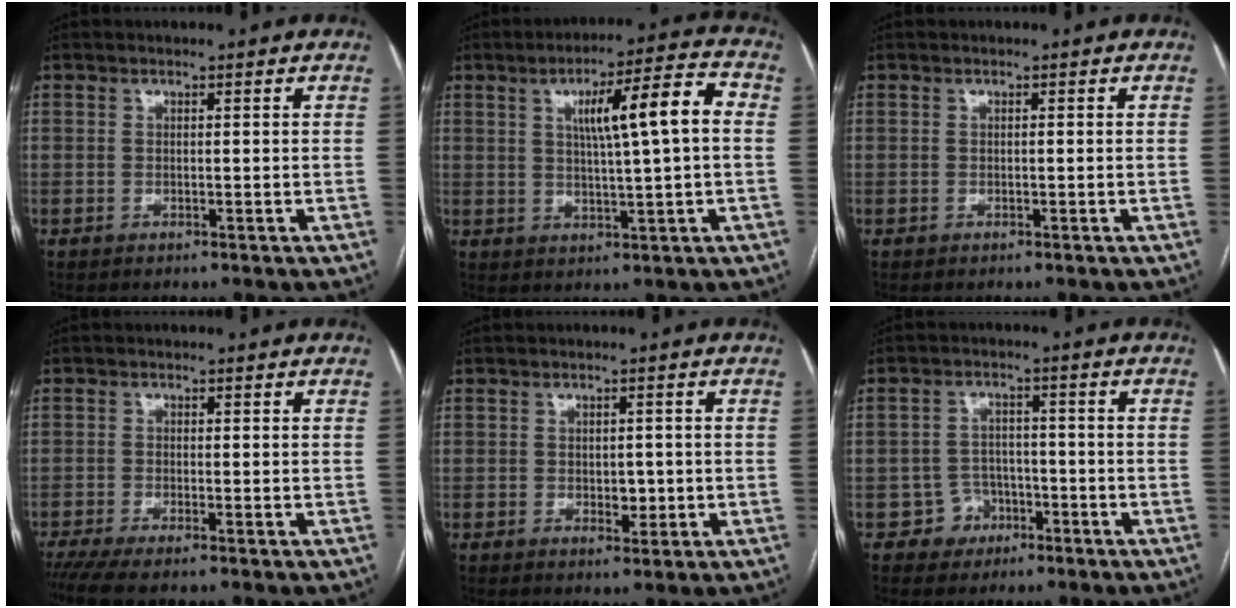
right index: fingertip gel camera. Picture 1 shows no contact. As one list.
[{"total": 10.9, "force": [2.0, 0.9, 10.7], "torque": [-0.162, 0.022, 0.030]}, {"total": 0.0}, {"total": 5.1, "force": [-4.1, 0.1, 3.1], "torque": [-0.052, -0.011, -0.073]}, {"total": 2.7, "force": [-0.4, 1.7, 2.1], "torque": [-0.024, 0.000, 0.001]}, {"total": 4.5, "force": [-2.6, 3.7, -0.1], "torque": [0.011, 0.016, -0.040]}]